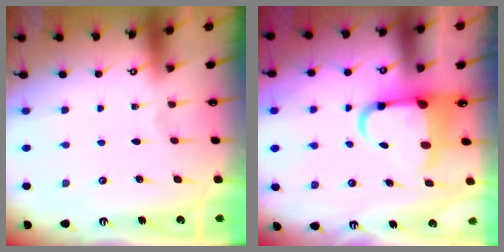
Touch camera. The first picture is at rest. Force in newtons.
{"total": 7.6, "press": 7.3, "slide": 1.8}